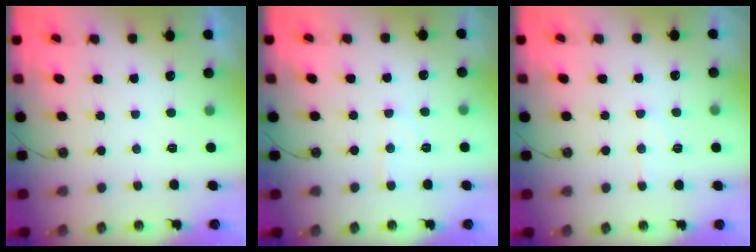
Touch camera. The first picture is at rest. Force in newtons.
{"total": 6.1, "press": 6.0, "slide": 0.8}
{"total": 5.9, "press": 5.8, "slide": 0.6}